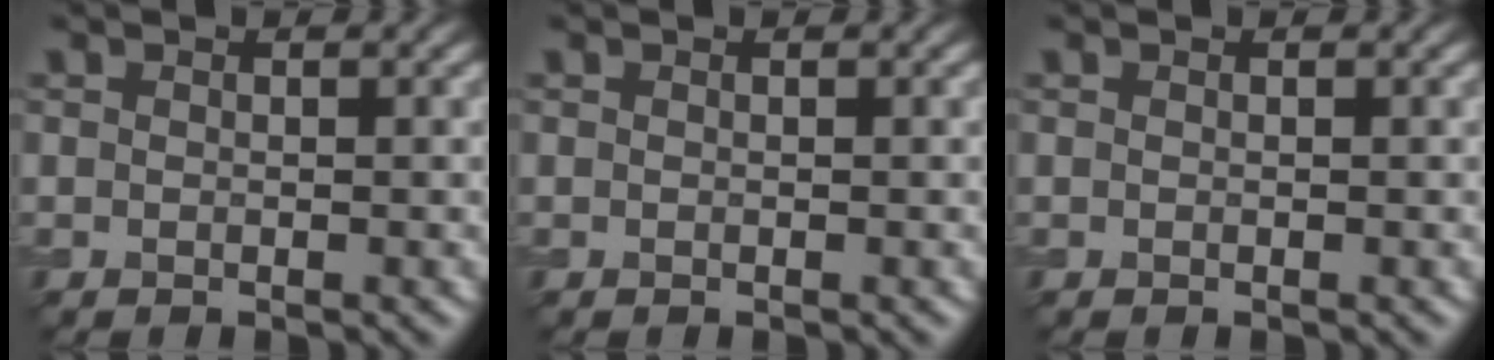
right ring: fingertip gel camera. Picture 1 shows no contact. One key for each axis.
{"total": 0.0}
{"total": 0.0}